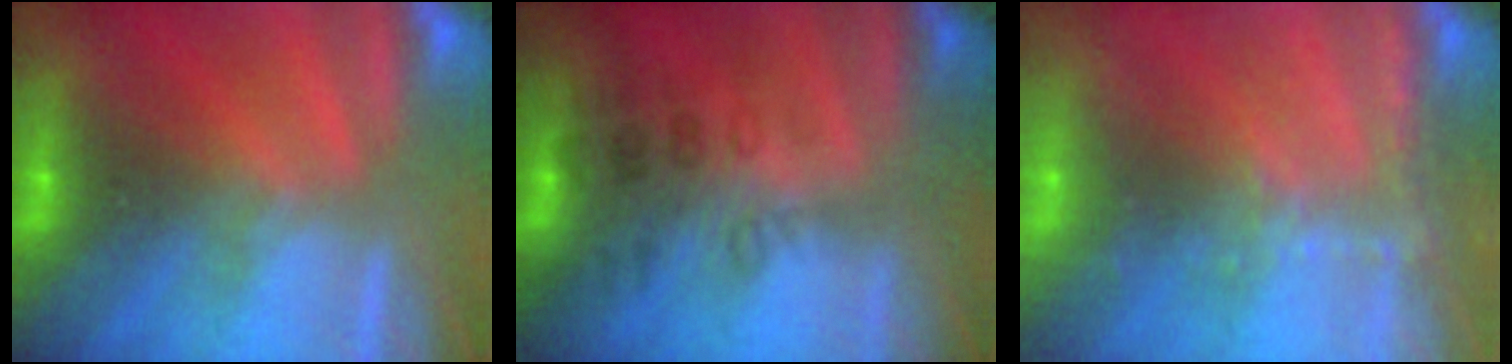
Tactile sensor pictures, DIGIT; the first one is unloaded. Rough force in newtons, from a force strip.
{"total": 2.8}
{"total": 10.8}